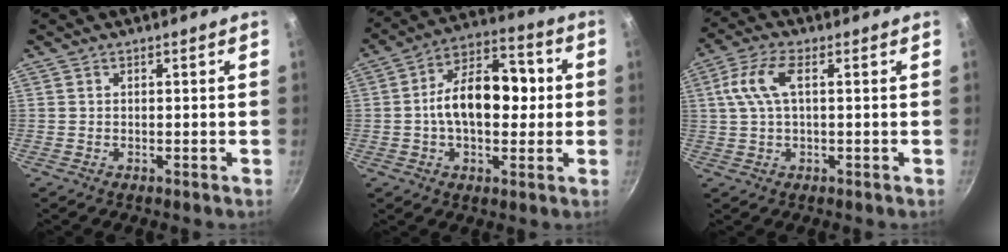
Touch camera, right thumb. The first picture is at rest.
{"total": 15.9, "force": [0.4, 9.2, 12.9], "torque": [-0.184, 0.034, -0.004]}
{"total": 7.4, "force": [1.6, 3.3, 6.4], "torque": [-0.151, 0.022, 0.029]}